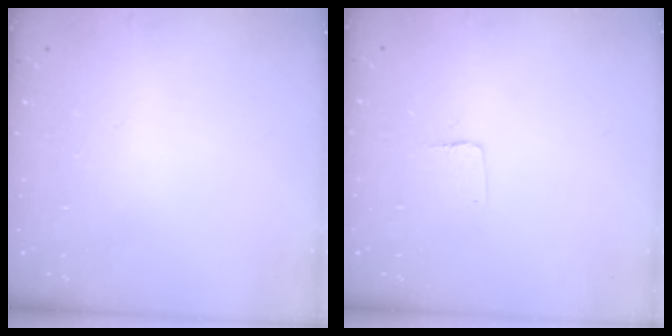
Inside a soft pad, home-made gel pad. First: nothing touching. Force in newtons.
{"total": 3.5, "press": 3.4, "slide": 0.3}